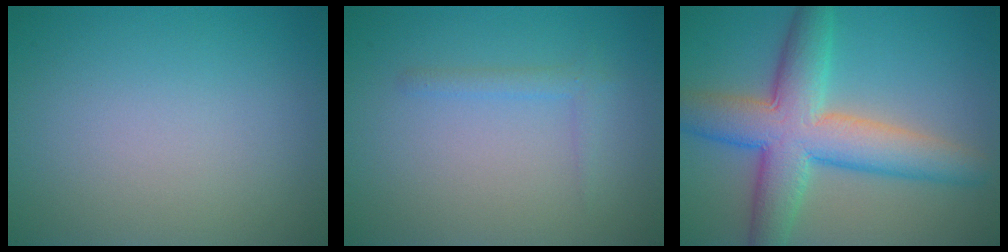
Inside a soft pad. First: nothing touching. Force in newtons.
{"total": 1.1, "press": 1.1, "slide": 0.1}
{"total": 8.9, "press": 8.9, "slide": 0.3}